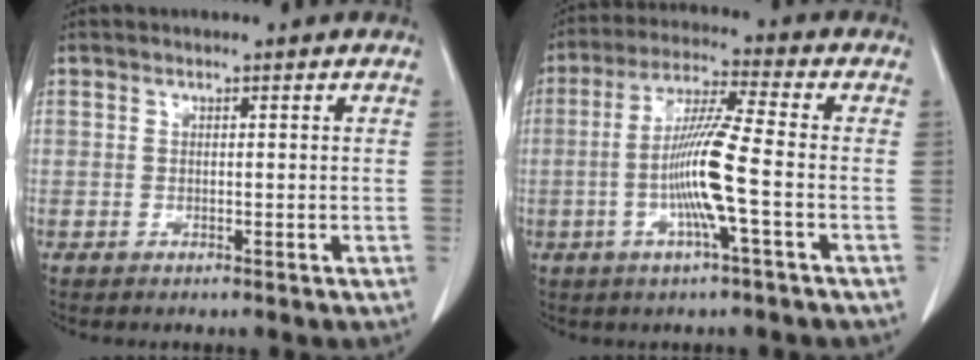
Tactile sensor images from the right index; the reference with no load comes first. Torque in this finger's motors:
{"motor_torque": [1.44, -0.27, 0.39, 0.10]}